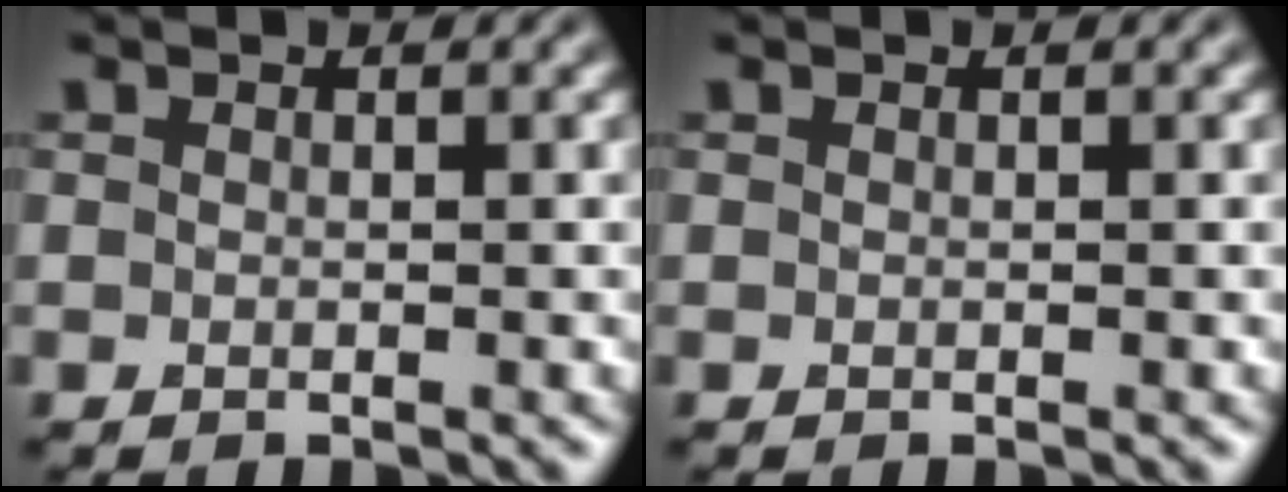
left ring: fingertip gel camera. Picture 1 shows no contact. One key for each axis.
{"total": 0.0}